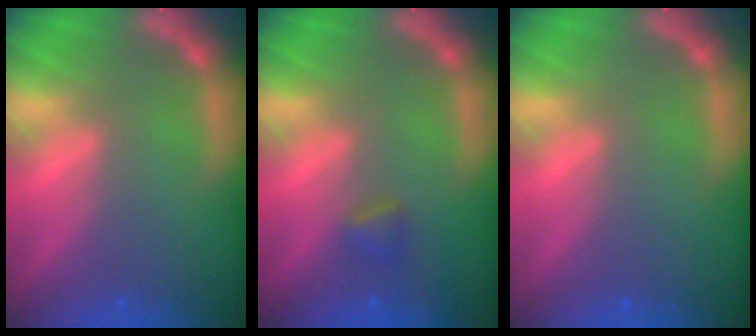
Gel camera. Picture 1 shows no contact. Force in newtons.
{"total": 1.4}
{"total": 0.0}